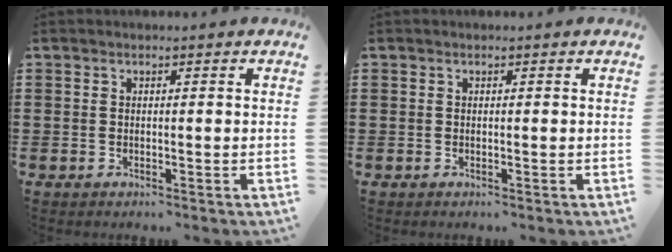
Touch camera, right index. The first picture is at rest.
{"total": 0.0}